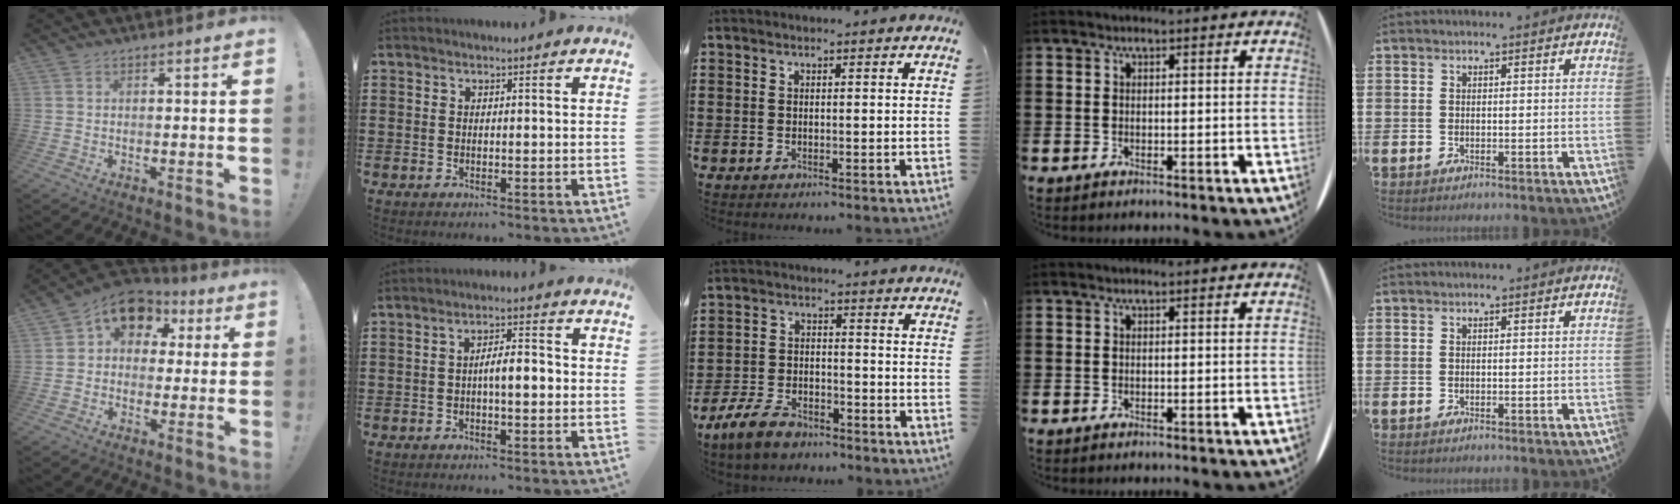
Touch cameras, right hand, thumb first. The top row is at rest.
{"thumb": {"total": 11.6, "force": [5.2, 8.5, 5.8], "torque": [-0.082, -0.022, 0.100]}, "index": {"total": 4.0, "force": [-0.7, 1.0, 3.8], "torque": [-0.067, 0.008, -0.015]}, "middle": {"total": 6.3, "force": [-5.1, 2.3, 2.9], "torque": [-0.073, 0.003, -0.102]}}